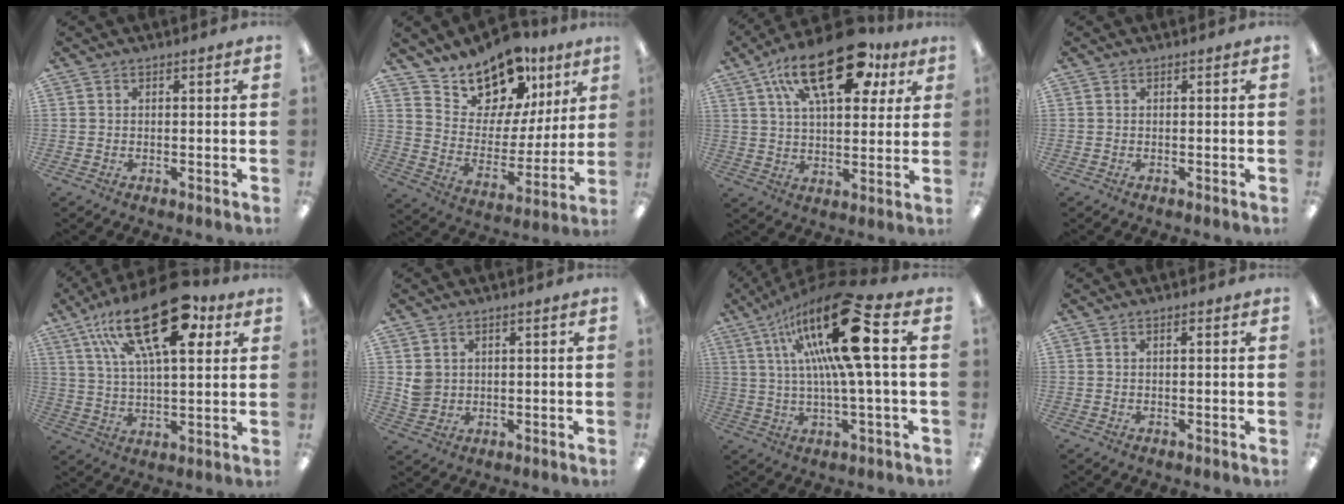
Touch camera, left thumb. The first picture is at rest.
{"total": 14.2, "force": [12.4, 6.5, 2.1], "torque": [-0.052, -0.117, 0.230]}
{"total": 22.6, "force": [12.1, 10.4, 15.9], "torque": [-0.247, -0.044, 0.203]}
{"total": 0.0}
{"total": 24.5, "force": [12.4, 10.6, 18.2], "torque": [-0.307, -0.049, 0.205]}
{"total": 3.7, "force": [1.1, 3.5, 0.7], "torque": [-0.014, 0.003, 0.020]}
{"total": 23.1, "force": [8.2, 4.9, 21.1], "torque": [-0.385, -0.040, 0.114]}
{"total": 1.2, "force": [0.5, 0.3, 1.1], "torque": [-0.022, 0.003, 0.008]}